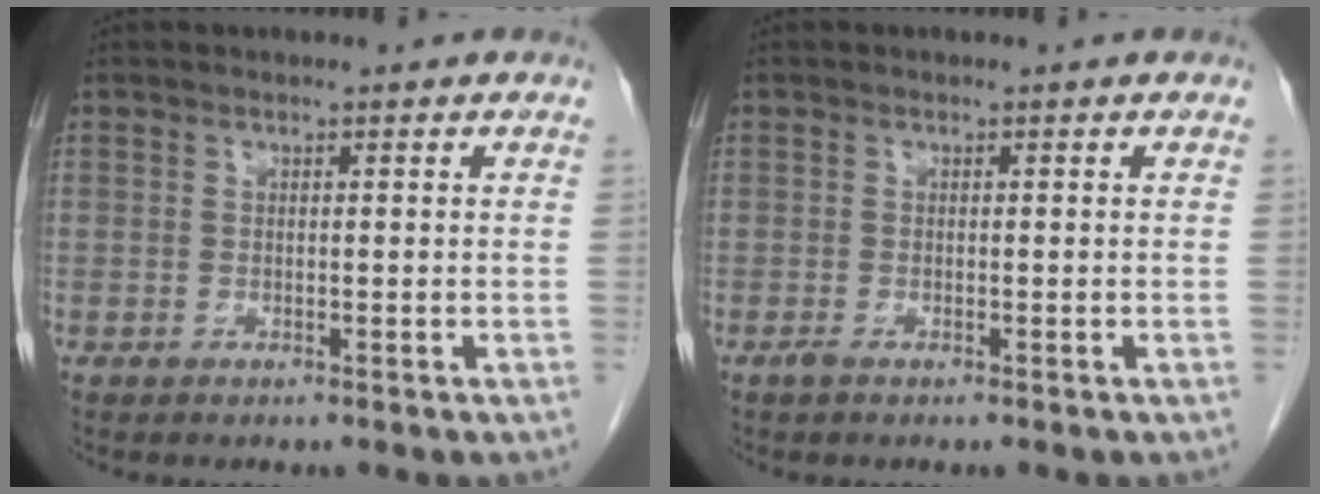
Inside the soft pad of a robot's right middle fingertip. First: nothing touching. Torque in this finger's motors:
{"motor_torque": [0.19, -0.09, 0.00, 0.01]}